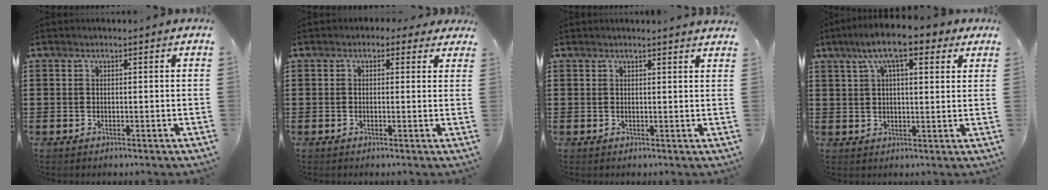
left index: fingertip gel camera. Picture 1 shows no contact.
{"total": 1.3, "force": [0.3, 1.1, 0.6], "torque": [-0.015, 0.007, 0.003]}
{"total": 1.2, "force": [1.1, -0.1, 0.5], "torque": [-0.010, -0.002, 0.021]}
{"total": 9.9, "force": [6.0, 2.8, 7.4], "torque": [-0.149, 0.005, 0.105]}